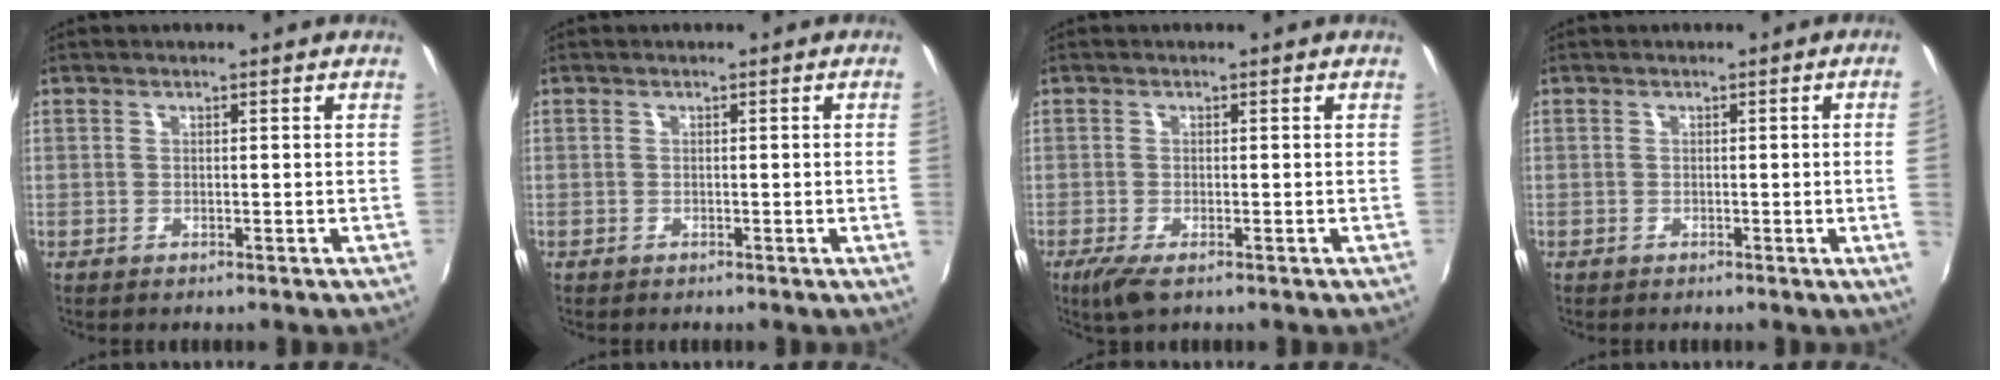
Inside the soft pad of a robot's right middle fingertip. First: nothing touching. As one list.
[{"total": 1.6, "force": [0.0, -1.0, 1.3], "torque": [-0.009, -0.013, 0.001]}, {"total": 5.5, "force": [-3.7, 1.5, 3.7], "torque": [-0.087, -0.024, -0.067]}, {"total": 3.3, "force": [0.0, -1.8, 2.8], "torque": [-0.043, -0.012, 0.005]}]